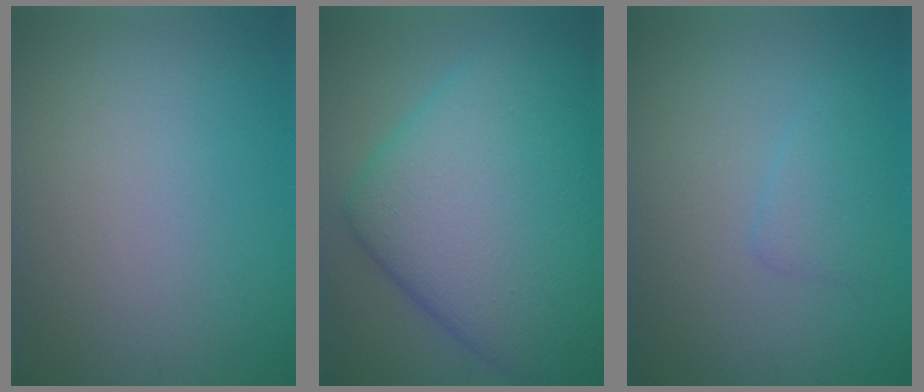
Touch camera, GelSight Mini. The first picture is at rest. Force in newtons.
{"total": 15.0, "press": 15.0, "slide": 0.1}
{"total": 1.8, "press": 1.8, "slide": 0.0}